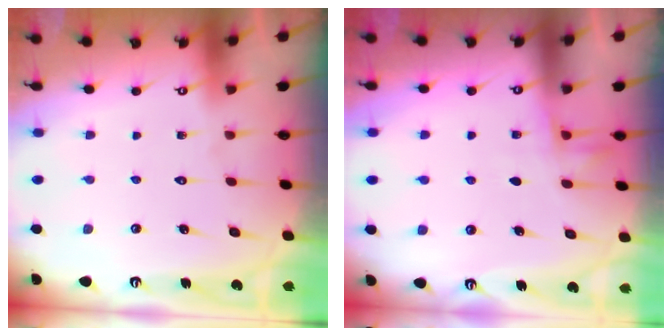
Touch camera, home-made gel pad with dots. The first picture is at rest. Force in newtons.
{"total": 5.2, "press": 5.0, "slide": 1.4}